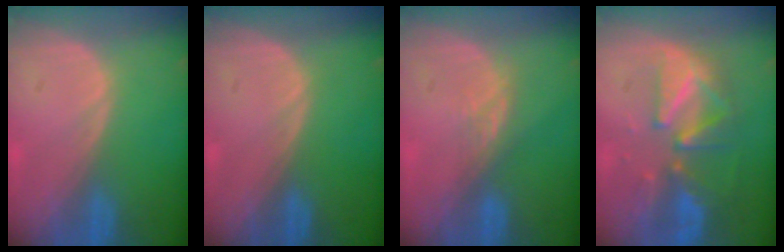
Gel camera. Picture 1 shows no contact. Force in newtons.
{"total": 0.0}
{"total": 2.5, "press": 2.1, "slide": 1.4}
{"total": 9.5, "press": 8.6, "slide": 4.0}